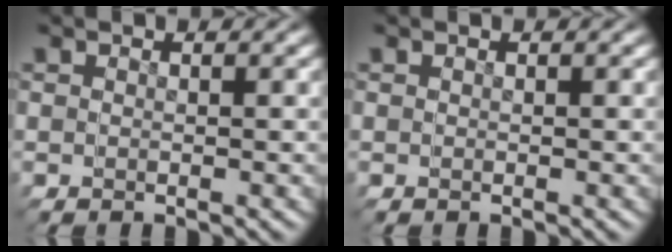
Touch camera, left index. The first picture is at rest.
{"total": 0.0}